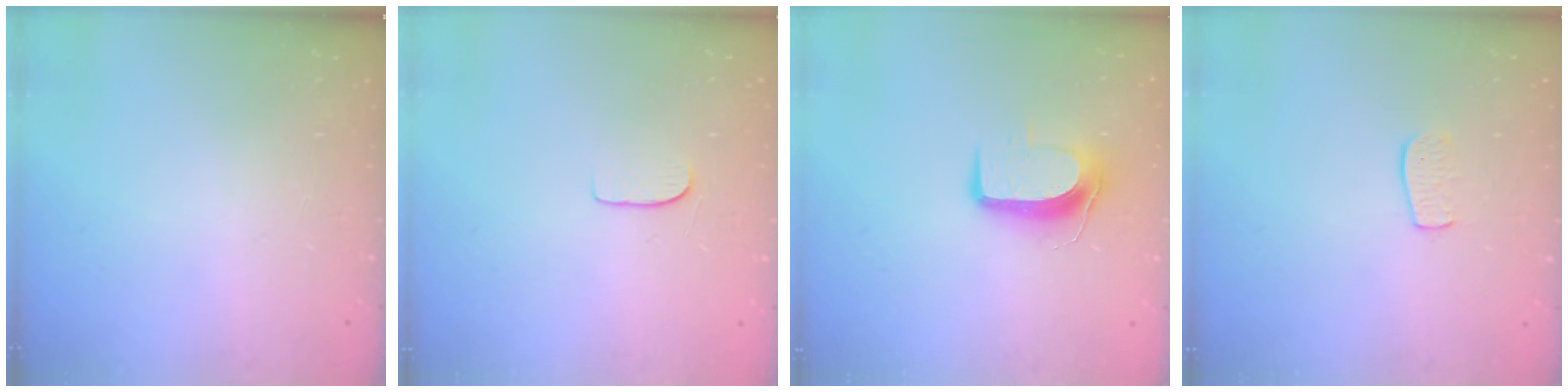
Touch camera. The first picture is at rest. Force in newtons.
{"total": 4.8, "press": 4.7, "slide": 0.6}
{"total": 8.8, "press": 8.7, "slide": 1.0}
{"total": 6.9, "press": 6.8, "slide": 0.4}